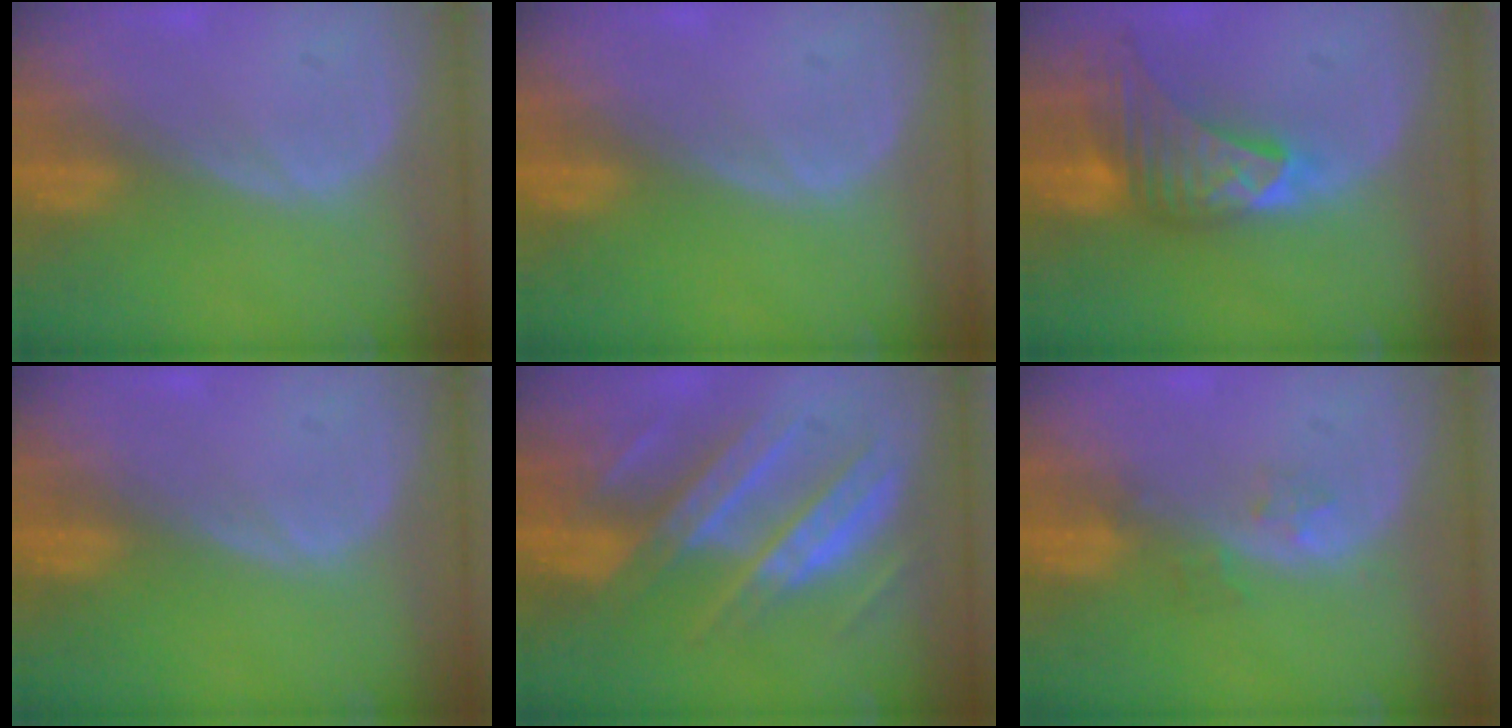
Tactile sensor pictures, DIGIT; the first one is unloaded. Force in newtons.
{"total": 0.0}
{"total": 9.1, "press": 8.2, "slide": 3.9}
{"total": 0.0}
{"total": 9.7, "press": 9.7, "slide": 0.9}
{"total": 1.9, "press": 1.9, "slide": 0.2}